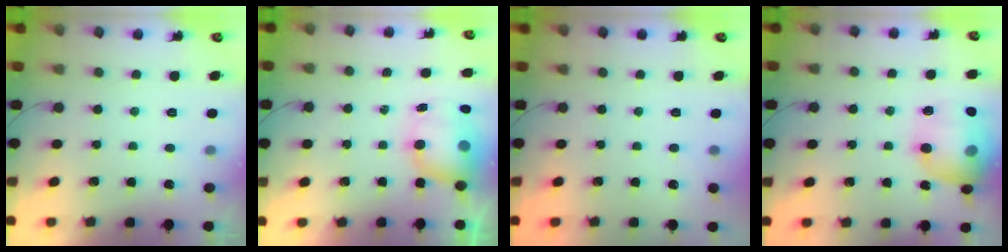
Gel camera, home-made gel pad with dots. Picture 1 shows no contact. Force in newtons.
{"total": 9.0, "press": 8.7, "slide": 2.4}
{"total": 0.0}
{"total": 18.8, "press": 18.7, "slide": 1.6}